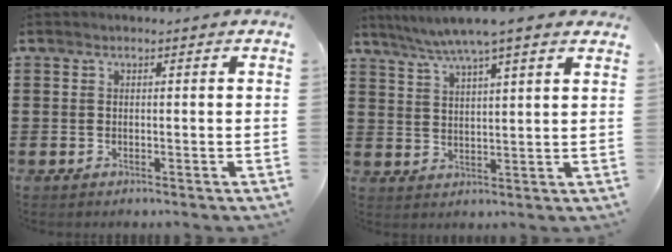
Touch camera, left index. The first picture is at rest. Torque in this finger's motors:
{"motor_torque": [1.26, -0.88, 0.35, 0.17]}